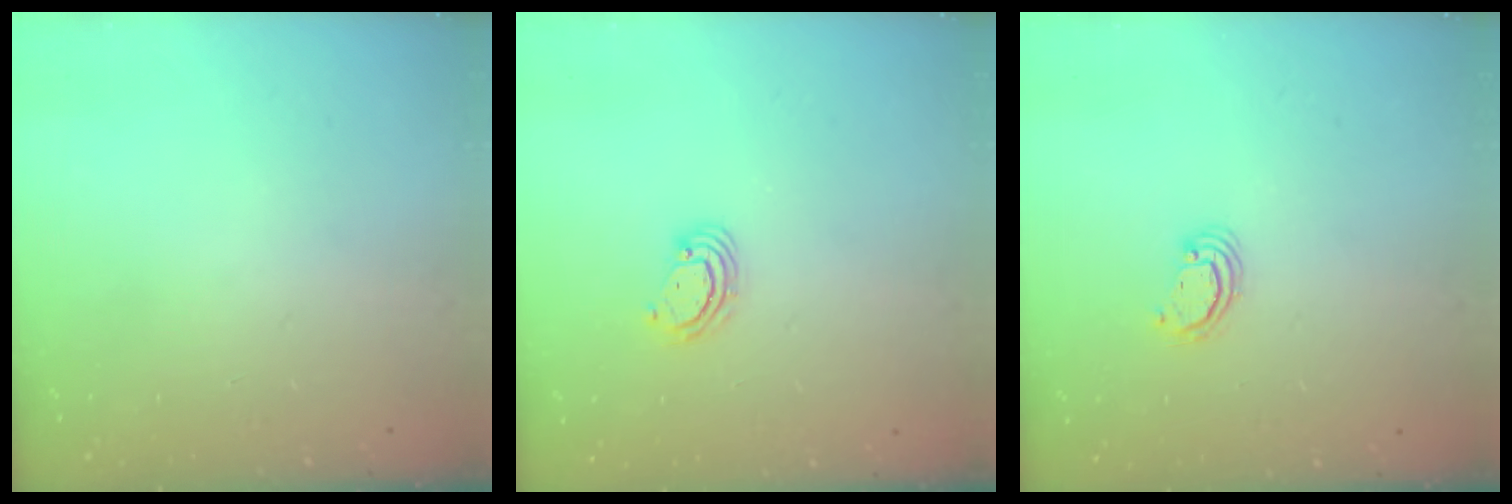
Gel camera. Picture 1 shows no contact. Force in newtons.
{"total": 2.9, "press": 2.9, "slide": 0.3}
{"total": 2.4, "press": 2.4, "slide": 0.3}